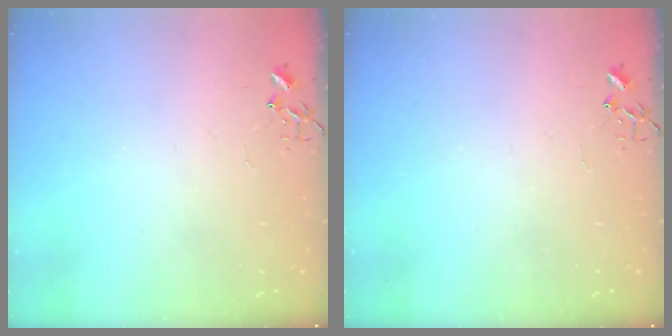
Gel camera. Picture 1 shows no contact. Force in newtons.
{"total": 0.0}